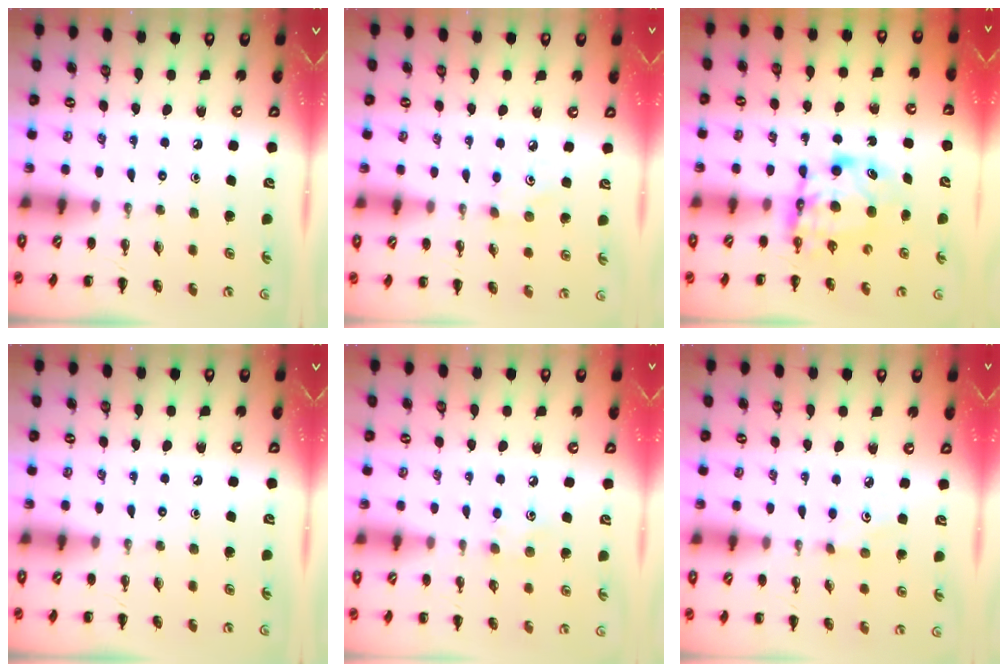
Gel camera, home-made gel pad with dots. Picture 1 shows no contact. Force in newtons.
{"total": 2.4, "press": 2.3, "slide": 0.7}
{"total": 6.0, "press": 6.0, "slide": 0.7}
{"total": 0.0}
{"total": 6.6, "press": 6.3, "slide": 1.8}
{"total": 2.8, "press": 2.7, "slide": 0.7}